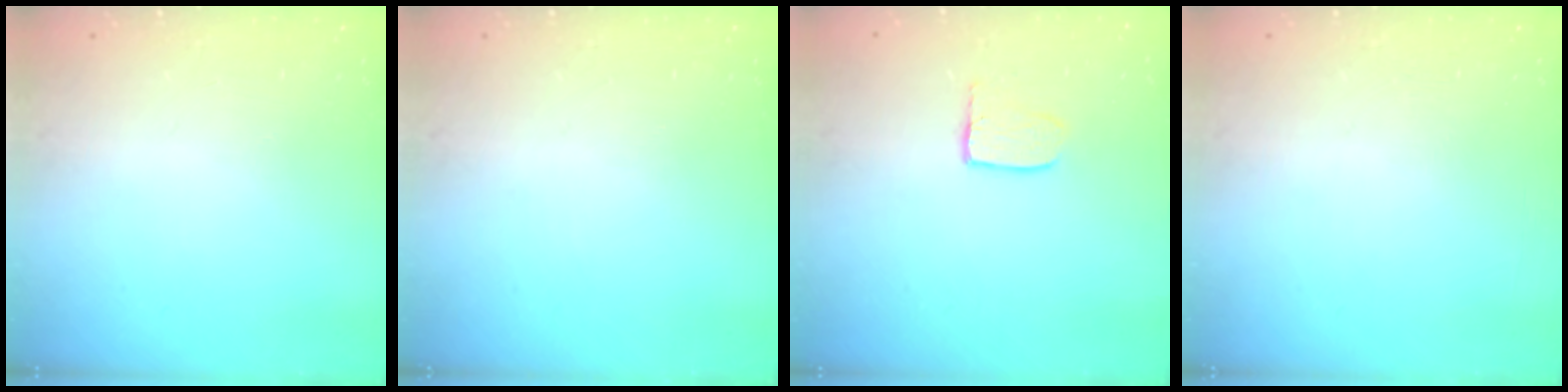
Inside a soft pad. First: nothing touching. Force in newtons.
{"total": 0.0}
{"total": 3.4, "press": 3.4, "slide": 0.3}
{"total": 0.0}